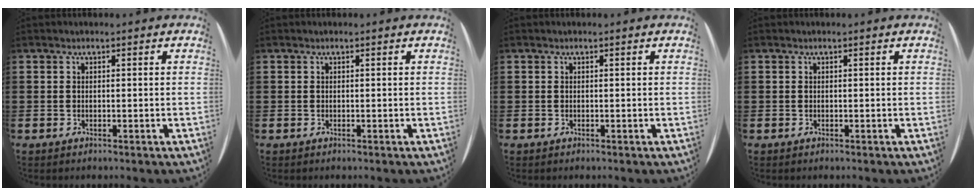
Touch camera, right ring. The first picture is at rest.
{"total": 0.0}
{"total": 0.0}
{"total": 0.0}